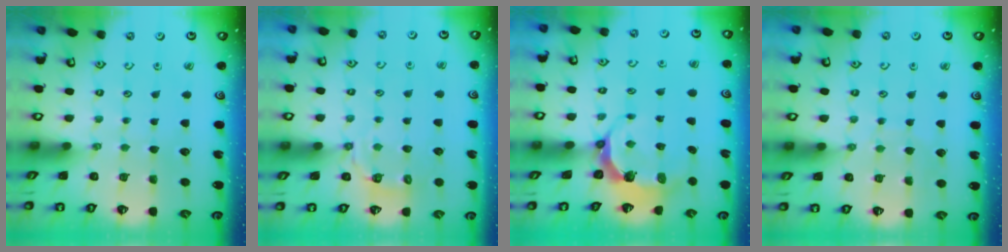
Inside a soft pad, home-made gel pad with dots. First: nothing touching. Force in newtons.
{"total": 4.4, "press": 4.0, "slide": 1.9}
{"total": 6.8, "press": 5.8, "slide": 3.6}
{"total": 5.1, "press": 5.0, "slide": 0.5}